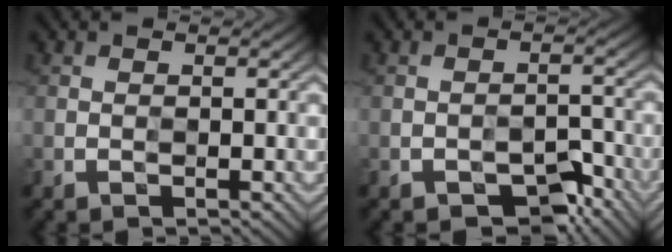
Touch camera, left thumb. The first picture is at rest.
{"total": 2.7, "force": [-2.6, 0.7, 0.2], "torque": [0.008, 0.010, -0.038]}